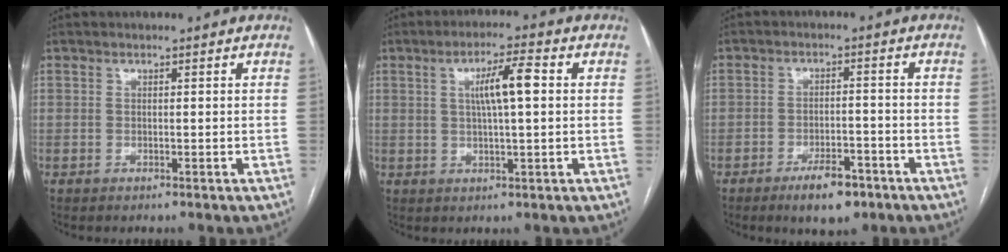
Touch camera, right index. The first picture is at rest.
{"total": 6.5, "force": [1.3, 0.7, 6.3], "torque": [-0.111, 0.010, 0.022]}
{"total": 6.4, "force": [-4.2, 2.4, 4.1], "torque": [-0.066, 0.000, -0.062]}